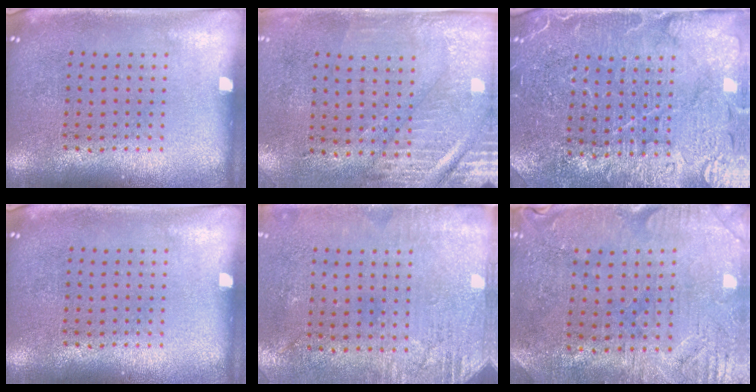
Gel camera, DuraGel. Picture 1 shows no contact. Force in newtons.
{"total": 2.9, "press": 2.5, "slide": 1.5}
{"total": 4.6, "press": 4.4, "slide": 1.5}
{"total": 0.0}
{"total": 2.8, "press": 2.3, "slide": 1.6}
{"total": 0.8, "press": 0.6, "slide": 0.5}